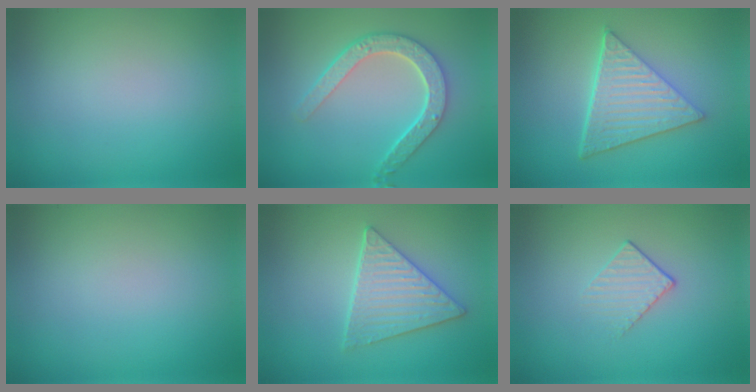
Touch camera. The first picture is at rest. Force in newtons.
{"total": 4.5, "press": 3.6, "slide": 2.8}
{"total": 6.4, "press": 4.6, "slide": 4.3}
{"total": 0.0}
{"total": 4.0, "press": 3.8, "slide": 1.4}
{"total": 1.5, "press": 0.9, "slide": 1.2}